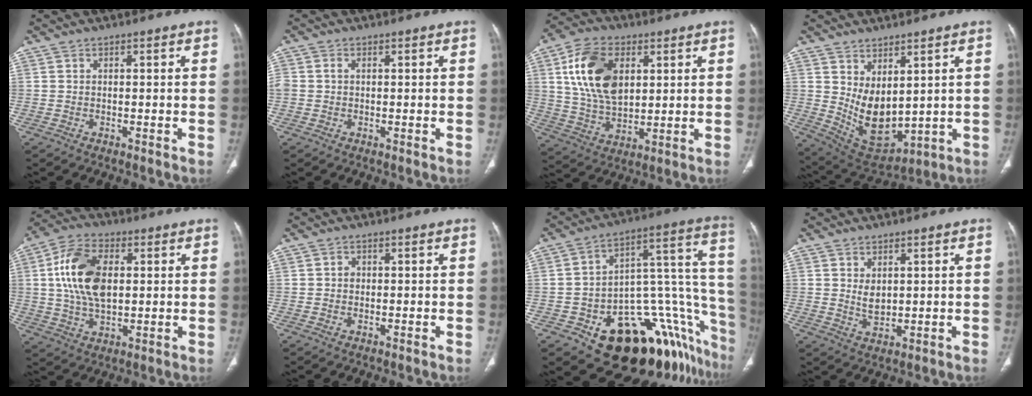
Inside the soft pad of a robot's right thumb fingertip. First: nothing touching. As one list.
[{"total": 1.9, "force": [0.1, 1.6, 1.1], "torque": [-0.030, 0.009, 0.005]}, {"total": 15.9, "force": [4.6, 10.0, 11.5], "torque": [-0.197, -0.009, 0.090]}, {"total": 10.6, "force": [2.5, 6.0, 8.4], "torque": [-0.121, -0.033, 0.078]}, {"total": 14.1, "force": [2.1, 8.3, 11.1], "torque": [-0.208, 0.008, 0.037]}, {"total": 1.3, "force": [0.0, 1.1, 0.6], "torque": [-0.007, 0.002, -0.001]}, {"total": 29.8, "force": [-14.5, 14.4, 21.6], "torque": [-0.153, 0.117, -0.188]}, {"total": 3.5, "force": [0.9, 2.2, 2.5], "torque": [-0.034, -0.013, 0.026]}]